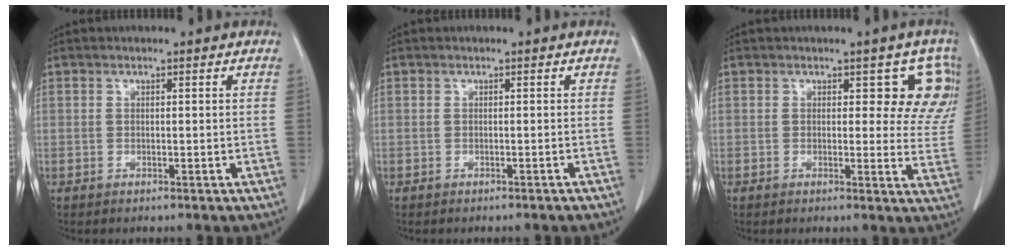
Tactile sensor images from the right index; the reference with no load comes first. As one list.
[{"total": 1.3, "force": [-1.2, 0.3, 0.3], "torque": [-0.002, -0.001, -0.016]}, {"total": 7.0, "force": [3.4, 4.0, 4.6], "torque": [-0.020, -0.003, 0.023]}]